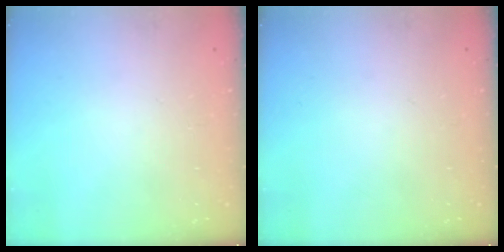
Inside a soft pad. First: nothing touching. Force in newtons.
{"total": 0.0}